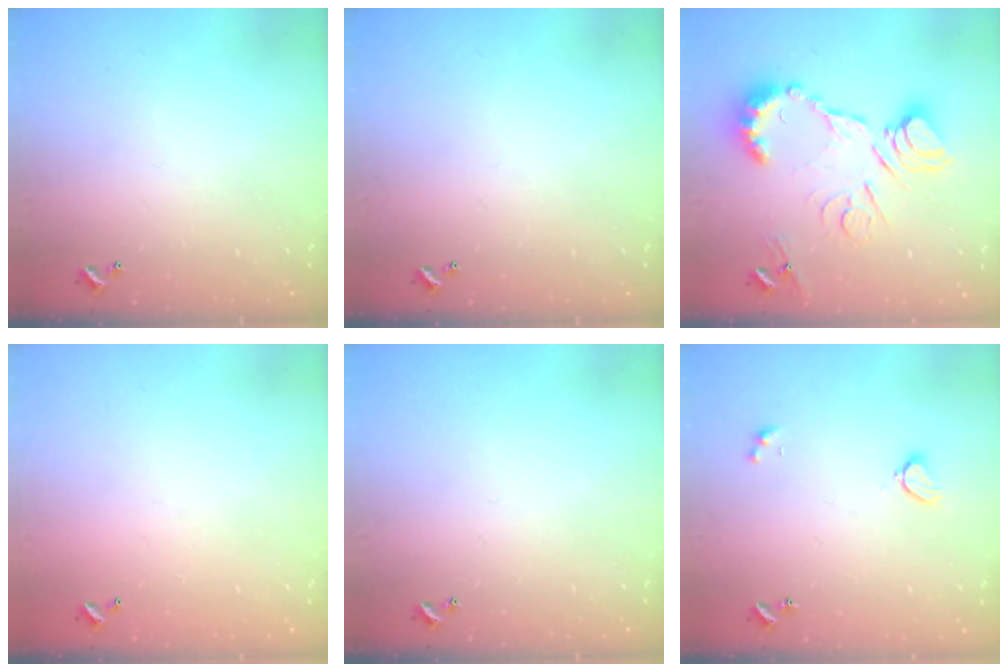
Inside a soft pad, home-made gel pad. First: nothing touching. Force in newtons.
{"total": 0.0}
{"total": 15.6, "press": 15.5, "slide": 1.7}
{"total": 2.9, "press": 2.9, "slide": 0.1}
{"total": 0.0}
{"total": 2.1, "press": 2.0, "slide": 0.5}